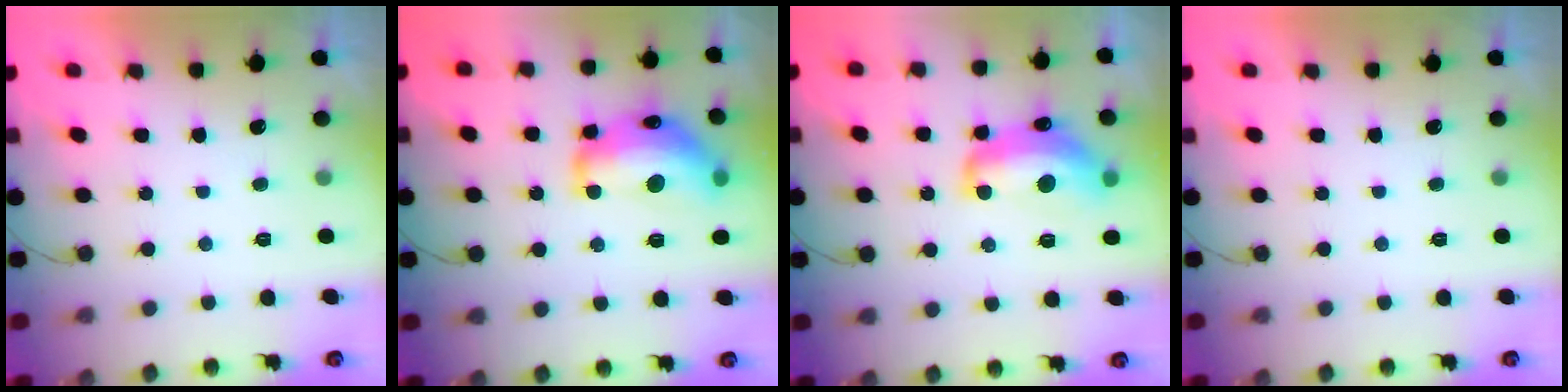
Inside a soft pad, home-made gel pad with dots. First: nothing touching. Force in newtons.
{"total": 19.6, "press": 19.6, "slide": 1.1}
{"total": 14.3, "press": 14.3, "slide": 1.3}
{"total": 0.0}